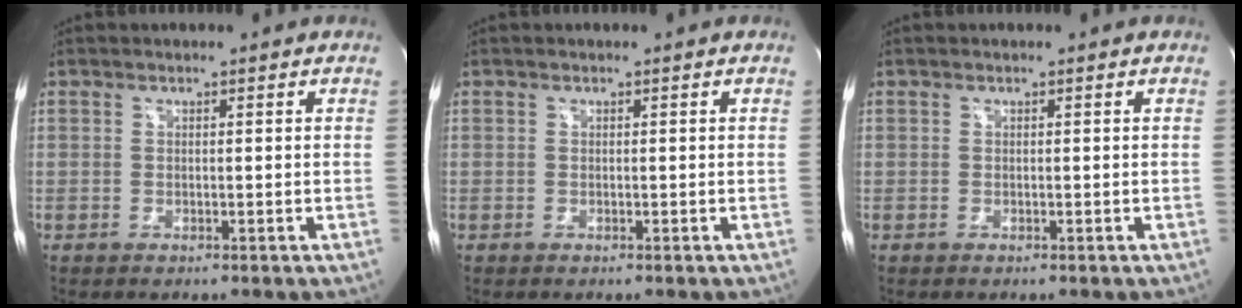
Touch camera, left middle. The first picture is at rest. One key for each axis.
{"total": 0.0}
{"total": 0.0}